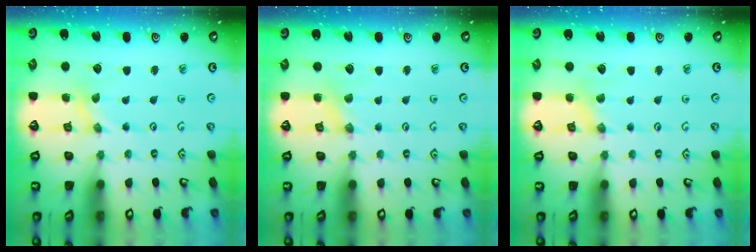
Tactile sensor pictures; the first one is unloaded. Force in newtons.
{"total": 0.9, "press": 0.9, "slide": 0.1}
{"total": 0.9, "press": 0.9, "slide": 0.1}